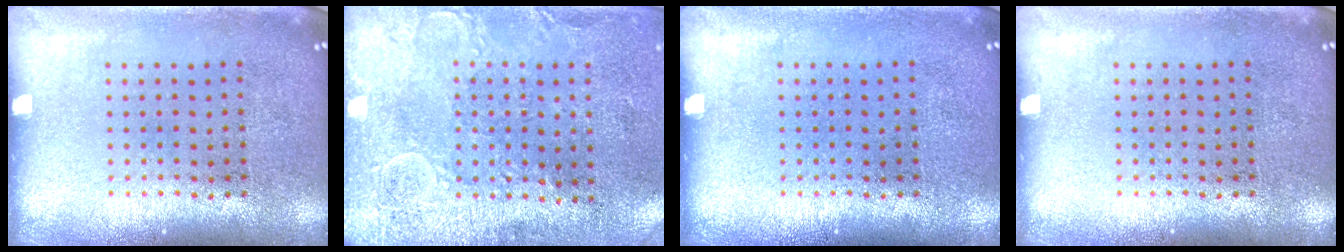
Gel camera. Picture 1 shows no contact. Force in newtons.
{"total": 2.9, "press": 2.5, "slide": 1.5}
{"total": 0.0}
{"total": 0.0}